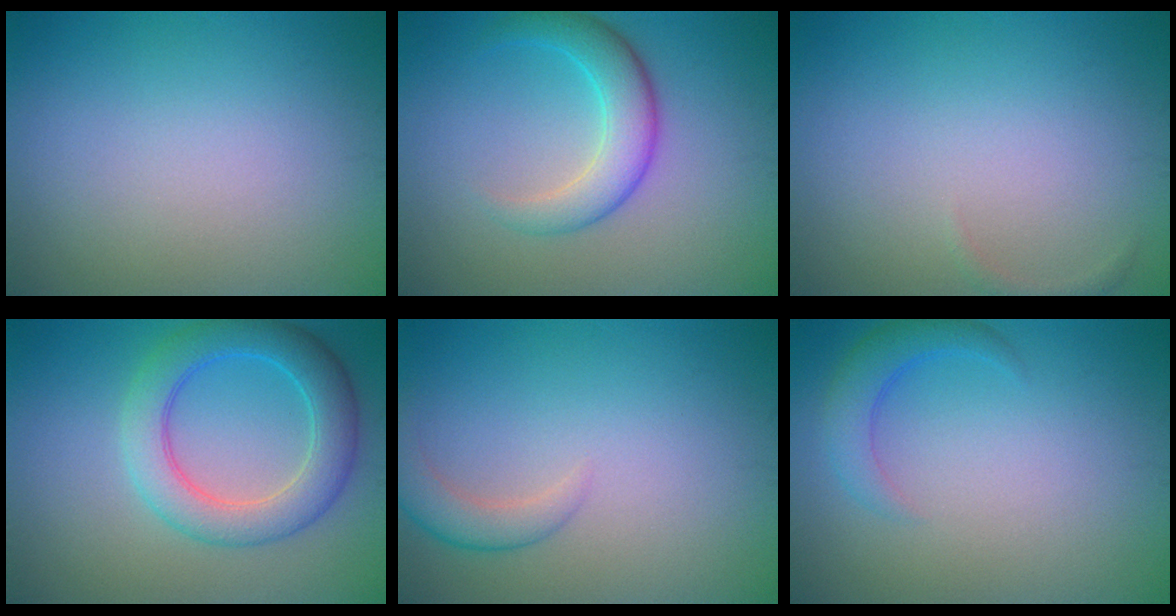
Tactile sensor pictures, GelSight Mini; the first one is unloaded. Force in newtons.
{"total": 4.2, "press": 4.2, "slide": 0.1}
{"total": 0.6, "press": 0.6, "slide": 0.1}
{"total": 5.6, "press": 5.6, "slide": 0.1}
{"total": 2.6, "press": 2.6, "slide": 0.2}
{"total": 2.7, "press": 2.6, "slide": 0.3}